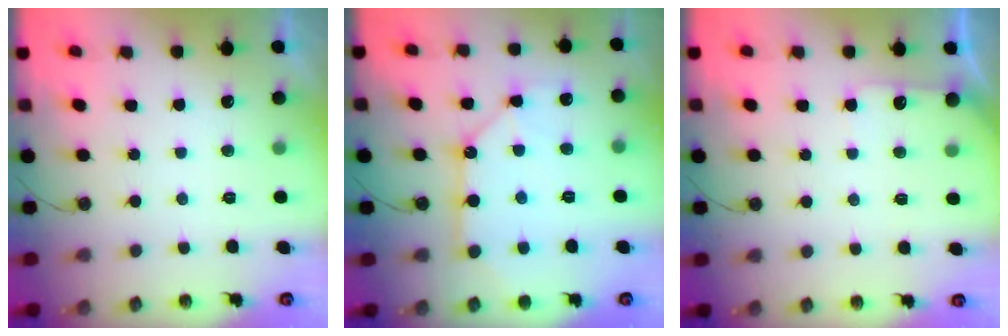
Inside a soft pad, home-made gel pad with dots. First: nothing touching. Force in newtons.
{"total": 12.6, "press": 12.5, "slide": 1.2}
{"total": 4.6, "press": 4.5, "slide": 0.5}